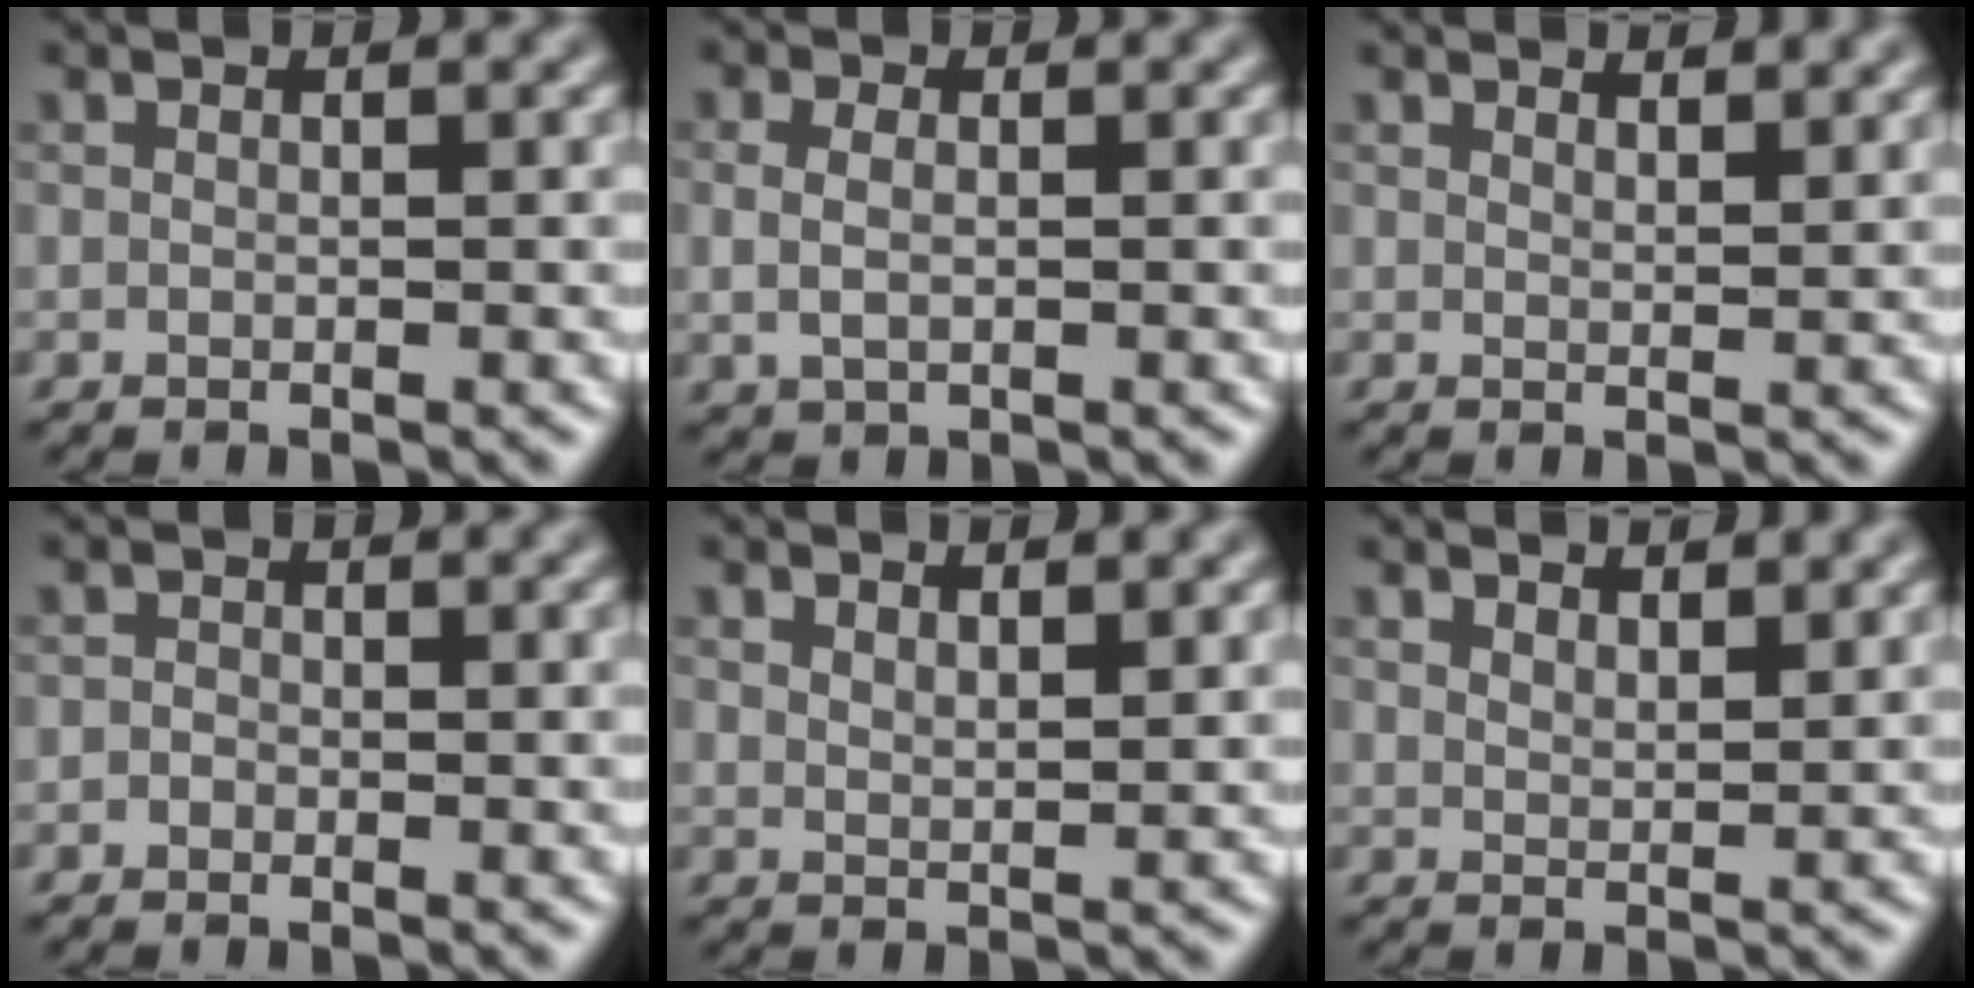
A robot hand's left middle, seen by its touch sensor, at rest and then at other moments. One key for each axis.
{"total": 1.8, "fx": 0.0, "fy": 1.2, "fz": 1.3, "tx": -0.030, "ty": -0.001, "tz": 0.004}
{"total": 2.5, "fx": 2.2, "fy": 0.6, "fz": 0.9, "tx": -0.011, "ty": 0.005, "tz": 0.029}
{"total": 0.6, "fx": -0.3, "fy": 0.5, "fz": 0.1, "tx": -0.002, "ty": -0.002, "tz": -0.009}
{"total": 1.7, "fx": 1.4, "fy": 0.4, "fz": 0.9, "tx": -0.015, "ty": -0.001, "tz": 0.025}
{"total": 3.0, "fx": 2.7, "fy": 0.7, "fz": 1.1, "tx": -0.014, "ty": 0.005, "tz": 0.039}